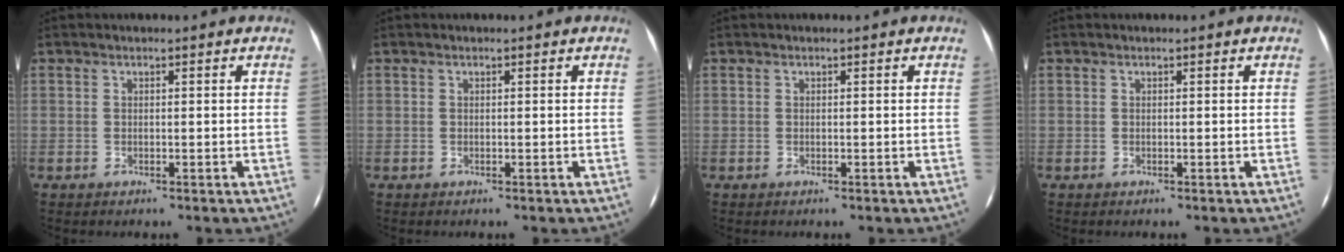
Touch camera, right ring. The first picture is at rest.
{"total": 0.0}
{"total": 0.0}
{"total": 0.0}